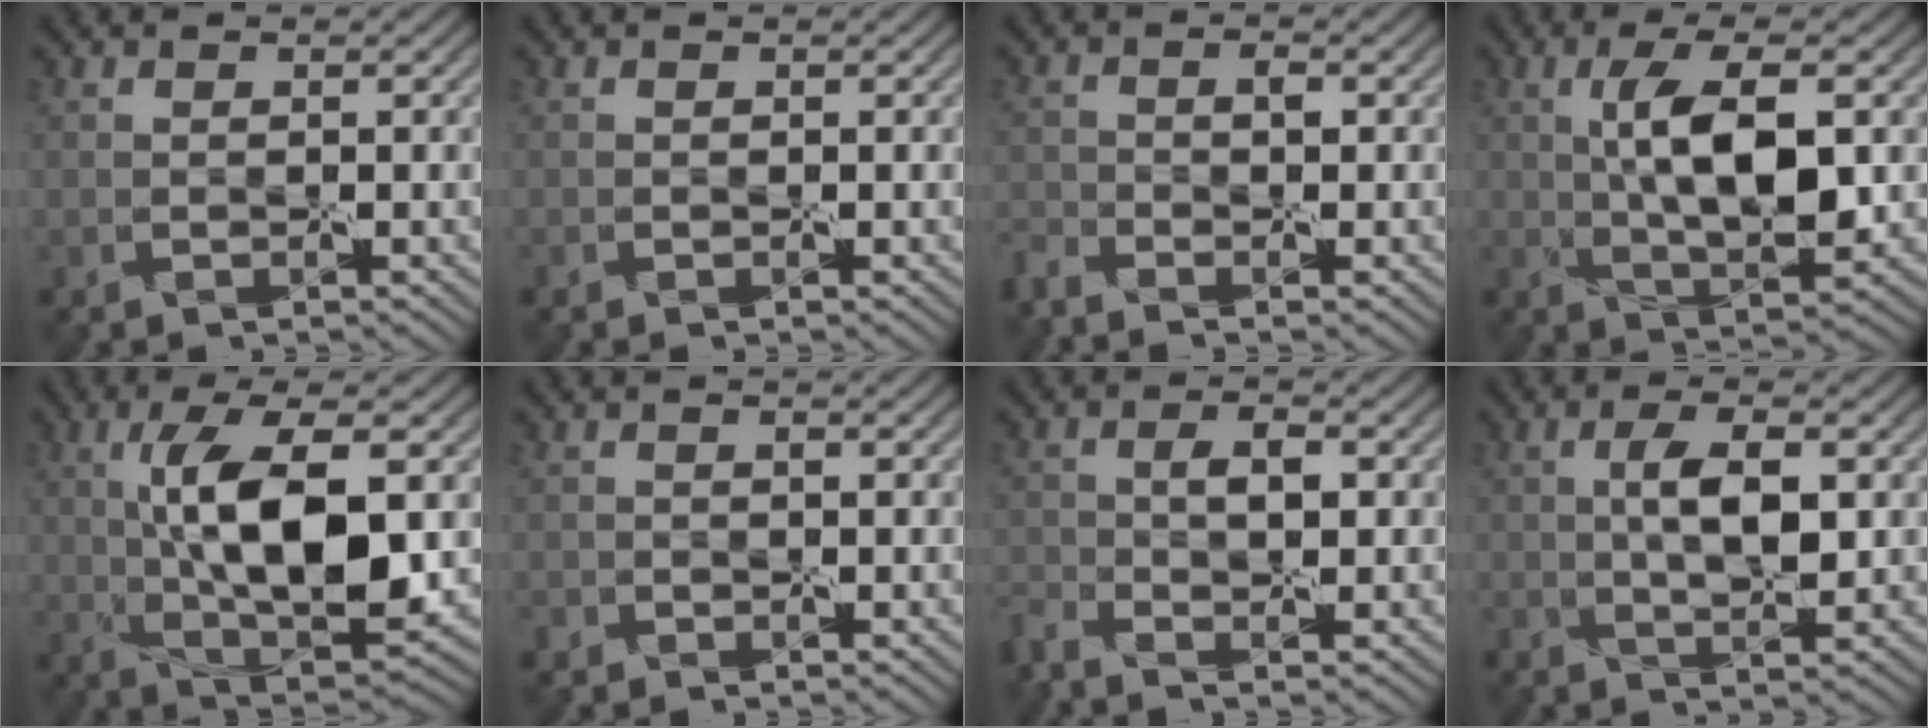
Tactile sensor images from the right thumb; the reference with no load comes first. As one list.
[{"total": 0.0}, {"total": 3.3, "force": [-2.9, 0.7, 1.5], "torque": [-0.021, -0.006, -0.063]}, {"total": 7.1, "force": [1.6, 2.3, 6.6], "torque": [-0.108, 0.008, 0.027]}, {"total": 9.8, "force": [1.7, 3.5, 9.0], "torque": [-0.155, 0.005, 0.031]}, {"total": 0.9, "force": [-0.7, 0.6, 0.0], "torque": [0.001, -0.004, -0.015]}, {"total": 4.2, "force": [-2.5, 1.4, 3.0], "torque": [-0.058, -0.007, -0.051]}, {"total": 3.4, "force": [0.8, 1.2, 3.1], "torque": [-0.059, 0.001, 0.016]}]